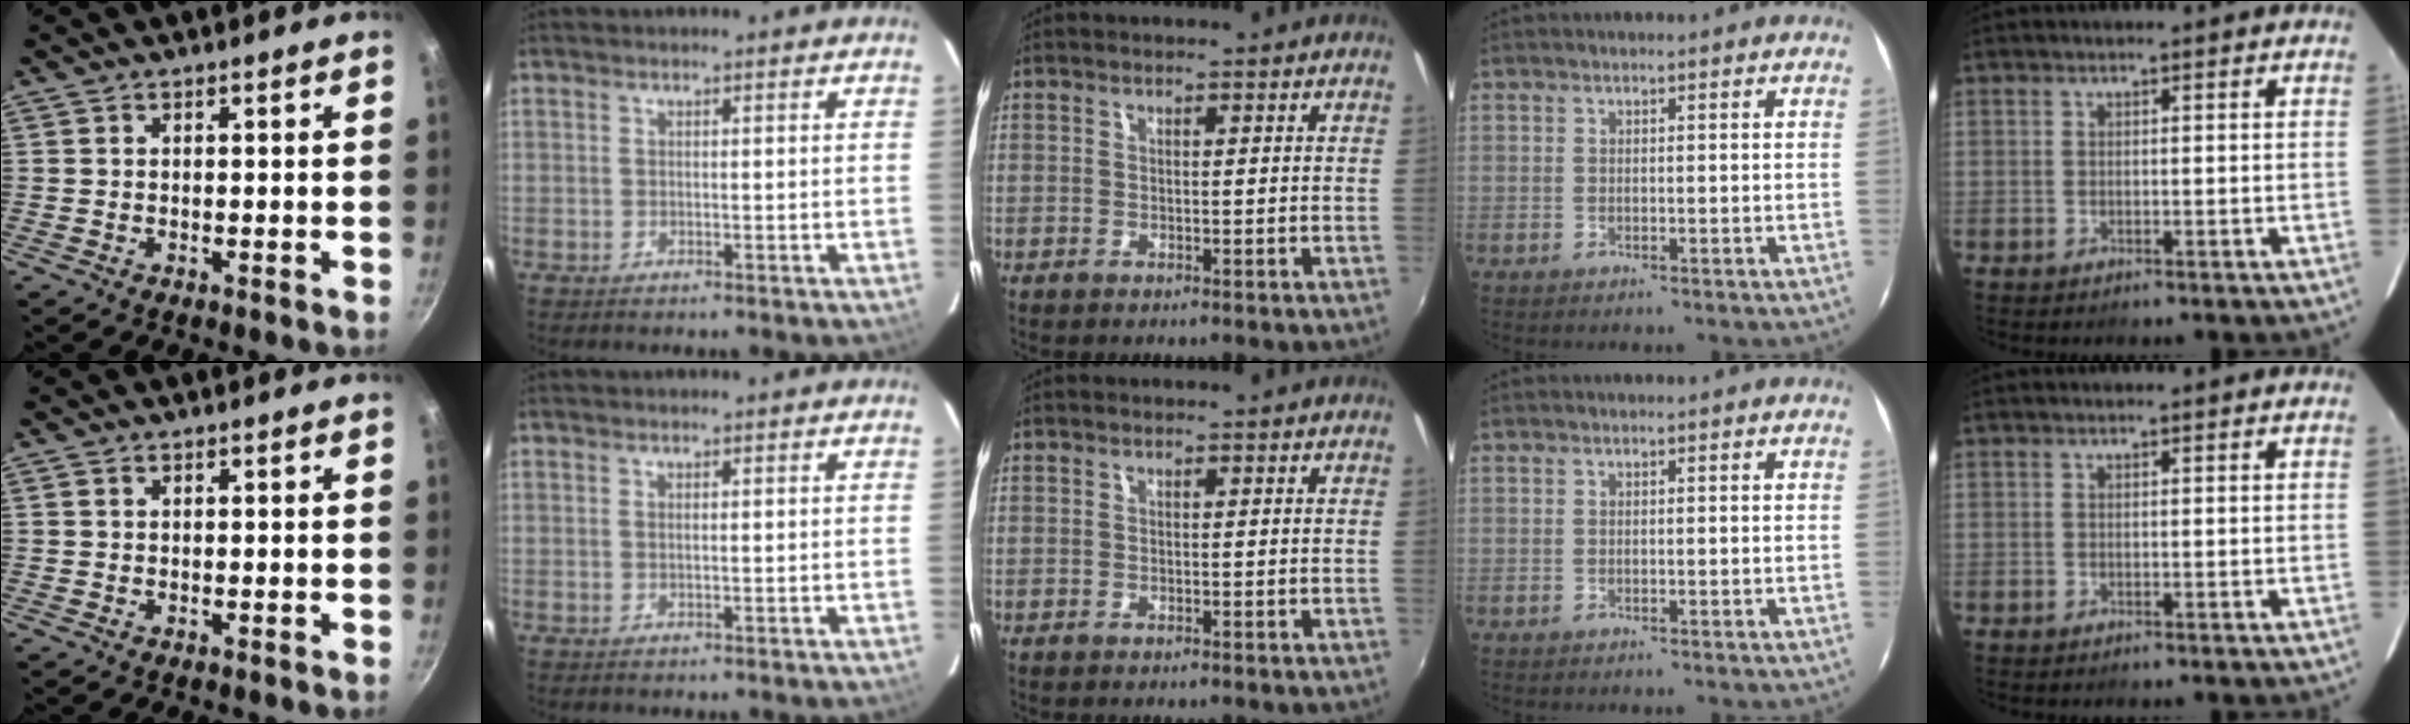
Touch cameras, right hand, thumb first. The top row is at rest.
{"thumb": {"total": 0.7, "force": [0.3, 0.6, 0.4], "torque": [-0.005, 0.002, 0.005]}, "index": {"total": 0.6, "force": [0.2, 0.2, 0.5], "torque": [-0.011, 0.002, 0.004]}}